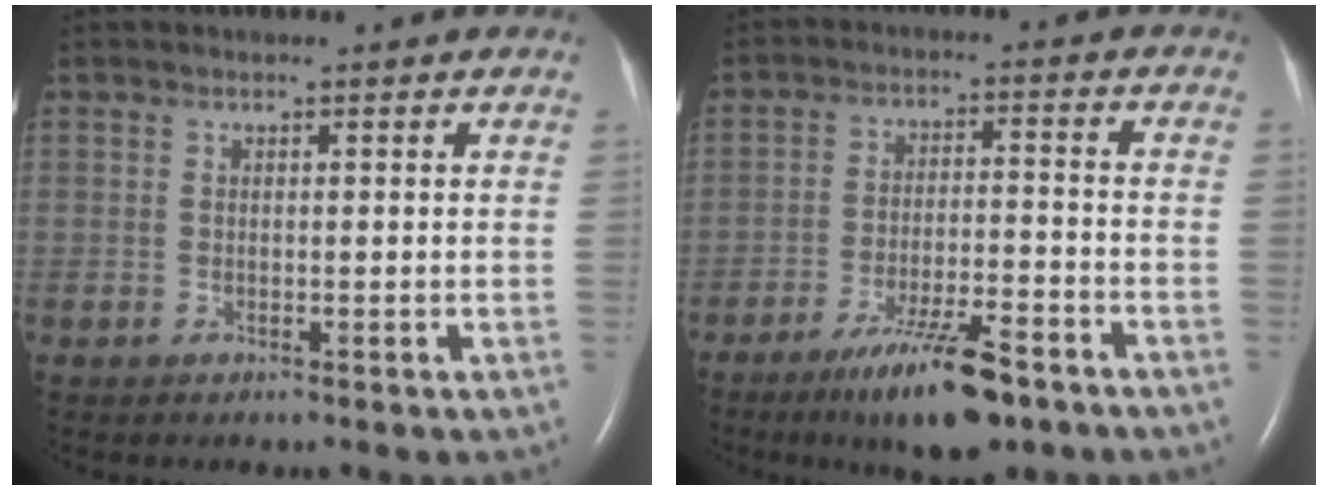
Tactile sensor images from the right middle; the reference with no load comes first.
{"total": 10.6, "force": [-7.2, 1.9, 7.5], "torque": [-0.134, -0.017, -0.119]}